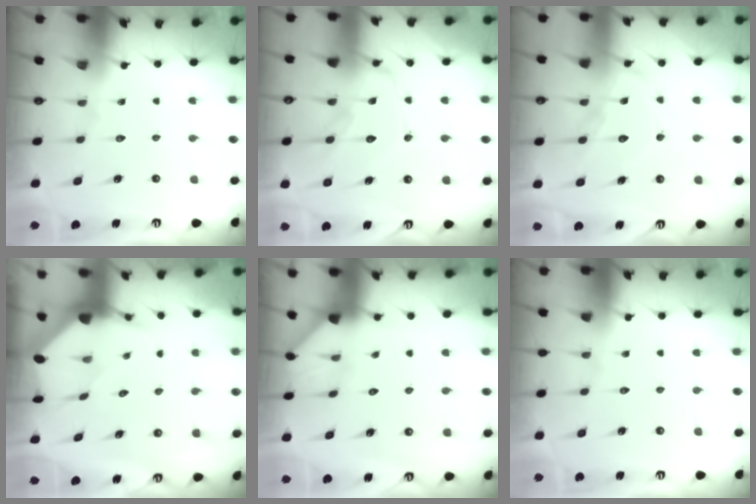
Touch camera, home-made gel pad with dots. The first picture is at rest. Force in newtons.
{"total": 12.3, "press": 12.3, "slide": 0.7}
{"total": 12.9, "press": 12.9, "slide": 1.3}
{"total": 3.5, "press": 3.5, "slide": 0.5}
{"total": 2.8, "press": 2.8, "slide": 0.2}
{"total": 0.0}